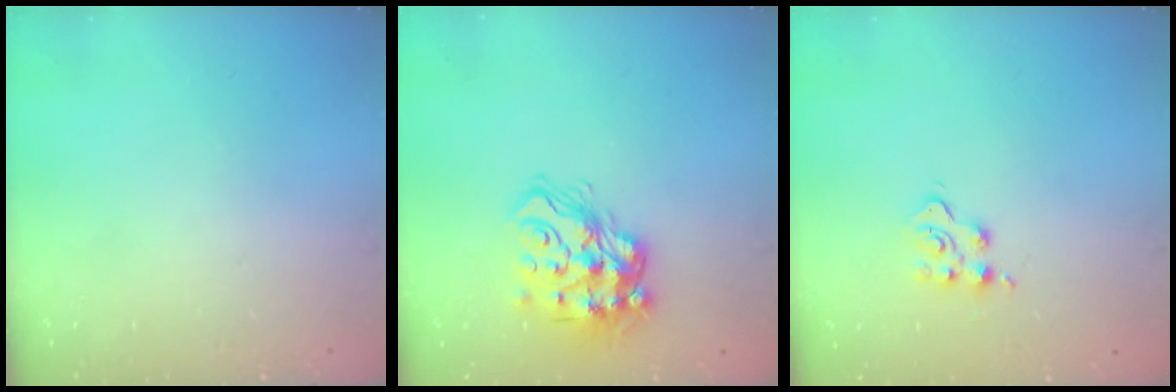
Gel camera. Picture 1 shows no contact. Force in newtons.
{"total": 17.0, "press": 17.0, "slide": 0.9}
{"total": 5.2, "press": 5.2, "slide": 0.6}